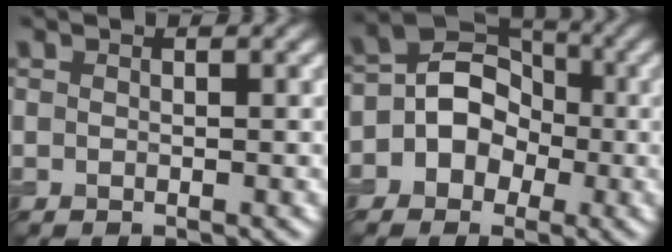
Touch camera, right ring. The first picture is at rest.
{"total": 6.7, "force": [-0.7, 5.9, 3.1], "torque": [-0.020, 0.028, -0.039]}